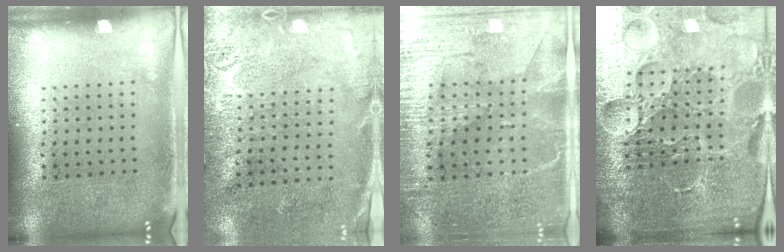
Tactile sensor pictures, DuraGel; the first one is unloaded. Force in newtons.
{"total": 2.7, "press": 2.4, "slide": 1.3}
{"total": 3.3, "press": 3.0, "slide": 1.4}
{"total": 6.8, "press": 6.0, "slide": 3.2}